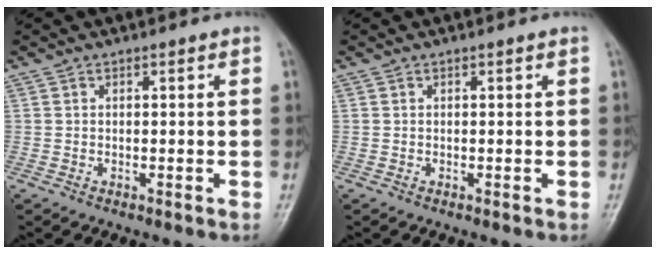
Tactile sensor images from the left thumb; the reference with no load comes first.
{"total": 0.0}